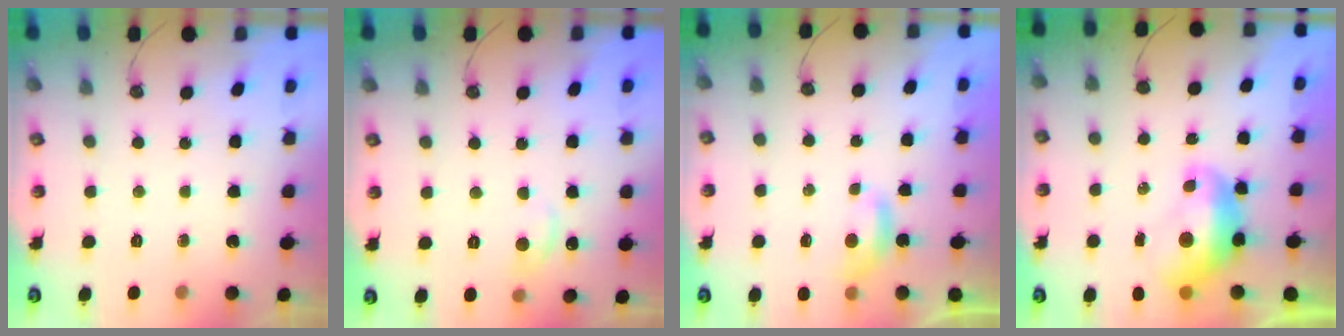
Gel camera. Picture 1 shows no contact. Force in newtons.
{"total": 0.8, "press": 0.3, "slide": 0.7}
{"total": 1.9, "press": 1.8, "slide": 0.4}
{"total": 1.9, "press": 1.8, "slide": 0.6}